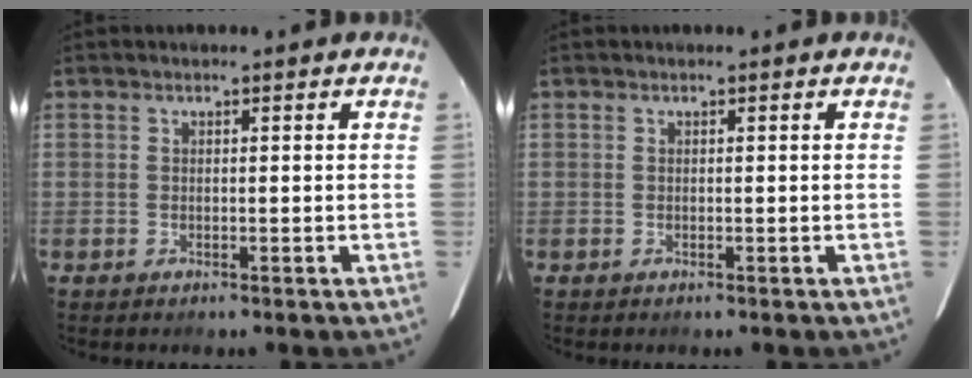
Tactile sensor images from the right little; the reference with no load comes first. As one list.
[{"total": 0.0}]